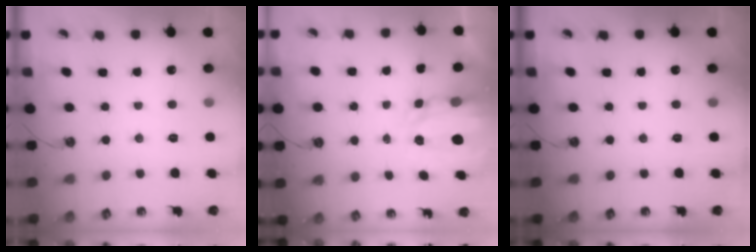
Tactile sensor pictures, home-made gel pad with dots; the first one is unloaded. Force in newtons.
{"total": 3.9, "press": 3.9, "slide": 0.3}
{"total": 0.0}